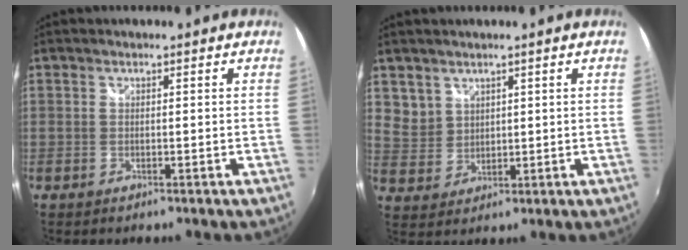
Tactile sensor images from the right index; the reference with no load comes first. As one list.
[{"total": 4.9, "force": [3.2, 3.7, 0.3], "torque": [0.005, 0.010, 0.072]}]